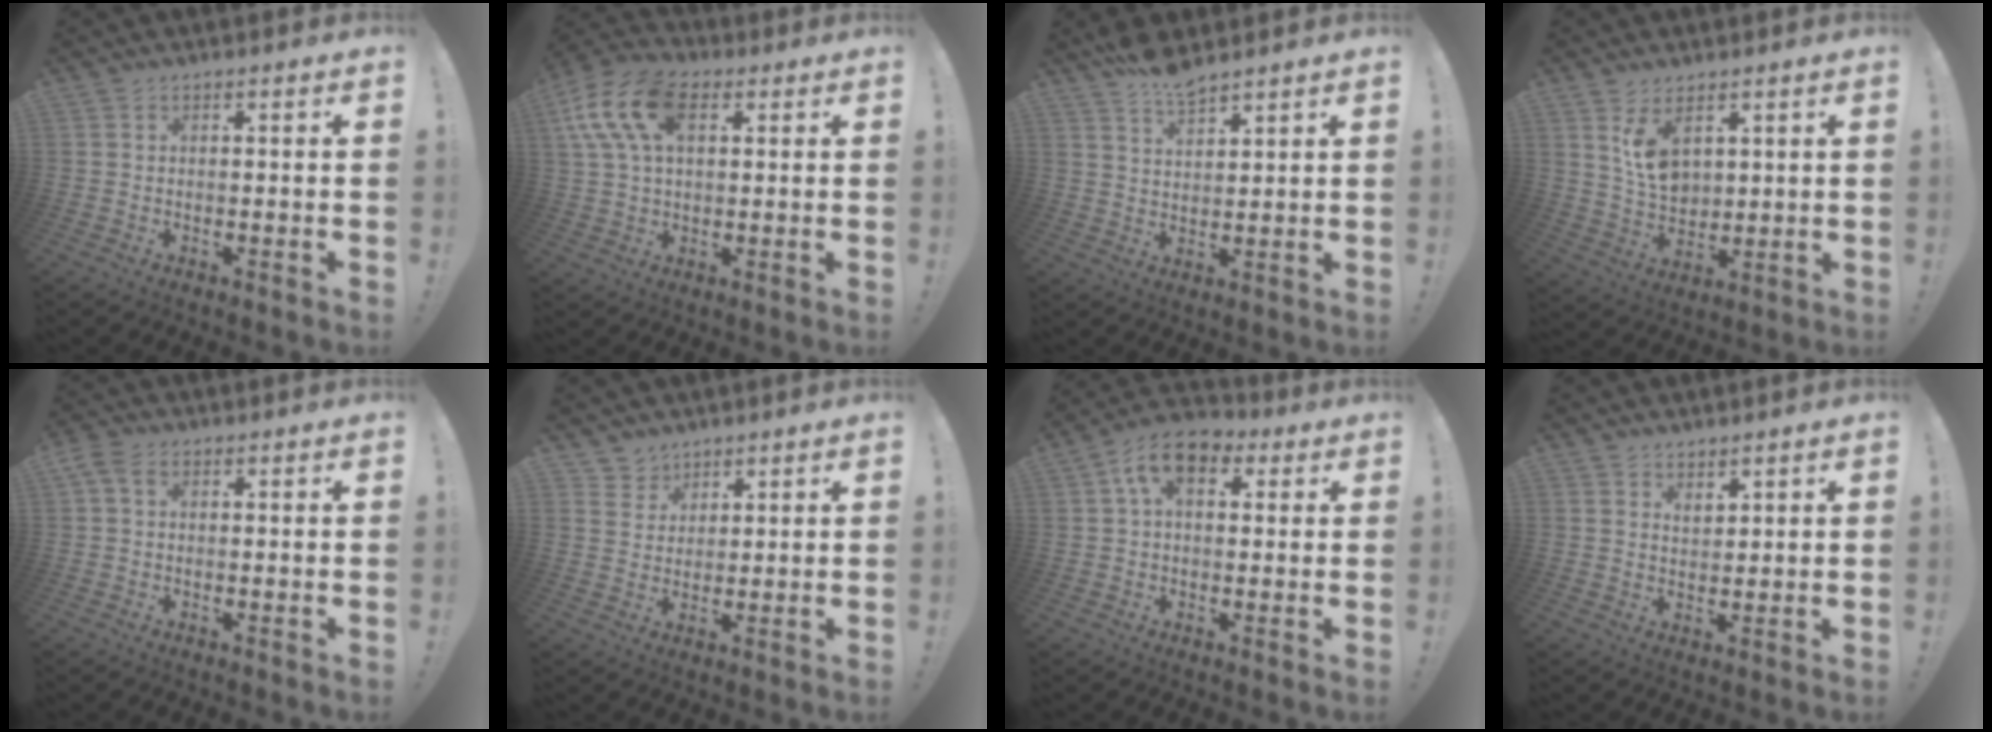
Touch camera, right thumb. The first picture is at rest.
{"total": 16.6, "force": [5.5, 10.1, 11.9], "torque": [-0.234, -0.006, 0.100]}
{"total": 6.6, "force": [5.8, 1.6, 2.7], "torque": [-0.055, -0.034, 0.107]}
{"total": 9.2, "force": [5.0, 5.5, 5.3], "torque": [-0.089, -0.023, 0.098]}
{"total": 3.1, "force": [1.0, 2.0, 2.1], "torque": [-0.044, 0.006, 0.021]}
{"total": 4.3, "force": [3.1, 2.9, 0.0], "torque": [0.006, -0.028, 0.058]}
{"total": 10.2, "force": [3.8, 6.3, 7.0], "torque": [-0.121, 0.007, 0.073]}
{"total": 3.1, "force": [2.7, 1.5, 0.5], "torque": [0.005, -0.019, 0.047]}